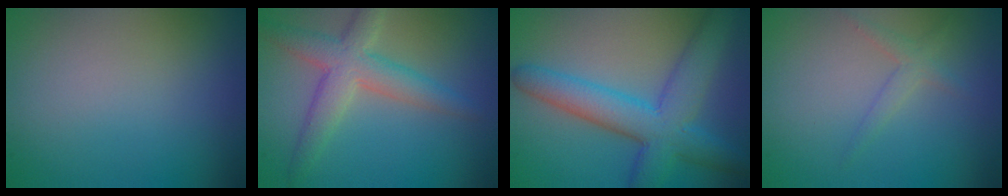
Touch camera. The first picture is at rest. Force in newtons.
{"total": 4.6, "press": 4.6, "slide": 0.0}
{"total": 7.3, "press": 7.3, "slide": 0.1}
{"total": 1.4, "press": 1.4, "slide": 0.1}